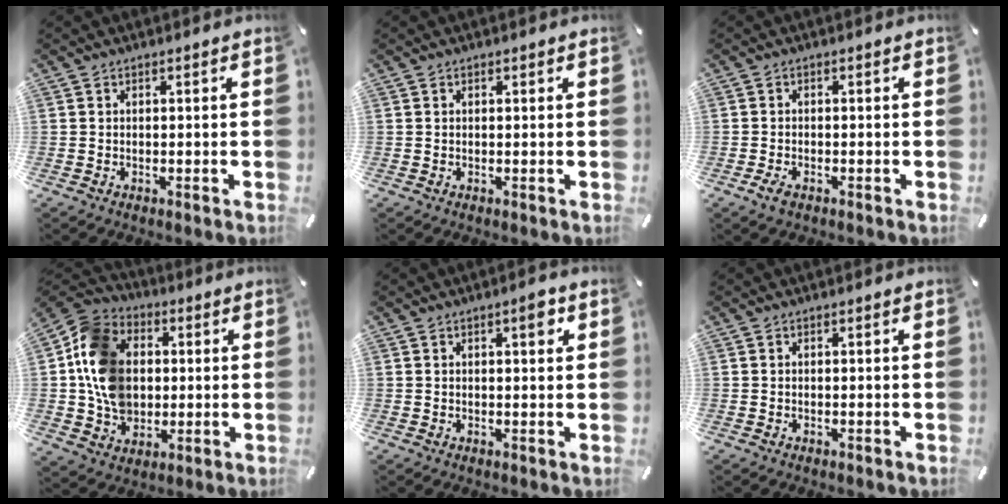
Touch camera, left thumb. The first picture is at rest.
{"total": 0.0}
{"total": 1.8, "force": [-1.1, 0.9, 1.1], "torque": [-0.026, 0.000, -0.023]}
{"total": 14.9, "force": [0.2, 12.6, 8.0], "torque": [-0.183, 0.016, 0.005]}
{"total": 3.2, "force": [1.4, 1.0, 2.7], "torque": [-0.032, -0.002, 0.016]}
{"total": 0.0}